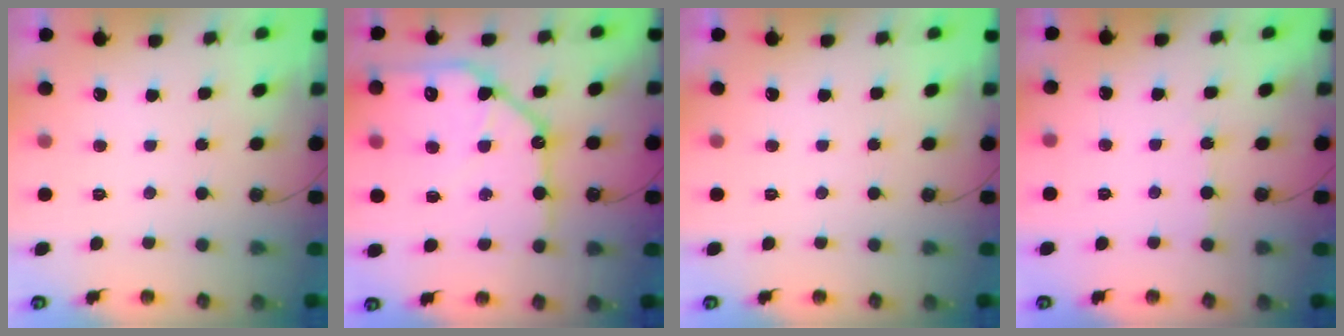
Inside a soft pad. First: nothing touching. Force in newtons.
{"total": 20.9, "press": 20.8, "slide": 2.3}
{"total": 0.0}
{"total": 2.8, "press": 2.8, "slide": 0.4}